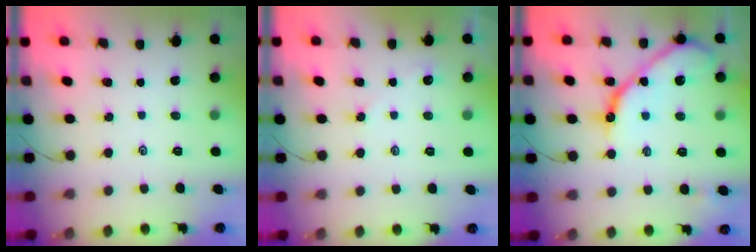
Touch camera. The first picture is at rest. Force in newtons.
{"total": 3.0, "press": 2.9, "slide": 0.4}
{"total": 13.1, "press": 13.0, "slide": 1.3}